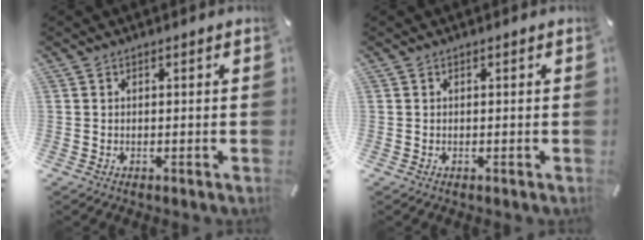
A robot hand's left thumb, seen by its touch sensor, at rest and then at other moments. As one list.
[{"total": 0.0}]